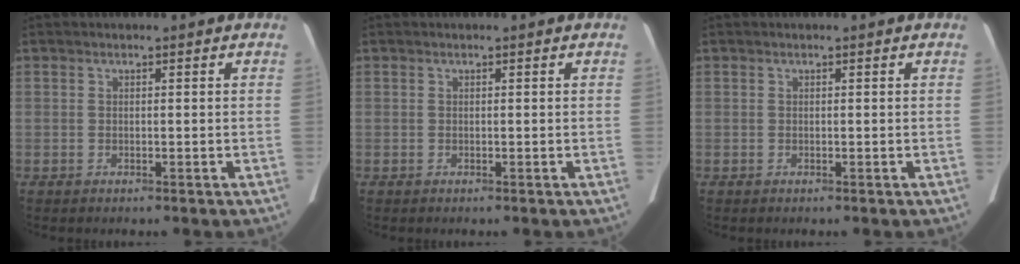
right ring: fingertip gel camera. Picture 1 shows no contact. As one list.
[{"total": 0.0}, {"total": 0.0}]